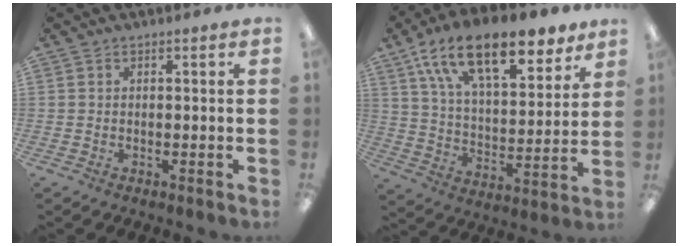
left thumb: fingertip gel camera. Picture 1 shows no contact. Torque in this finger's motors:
{"motor_torque": [2.33, 1.89, 1.93, -0.84, 0.47]}